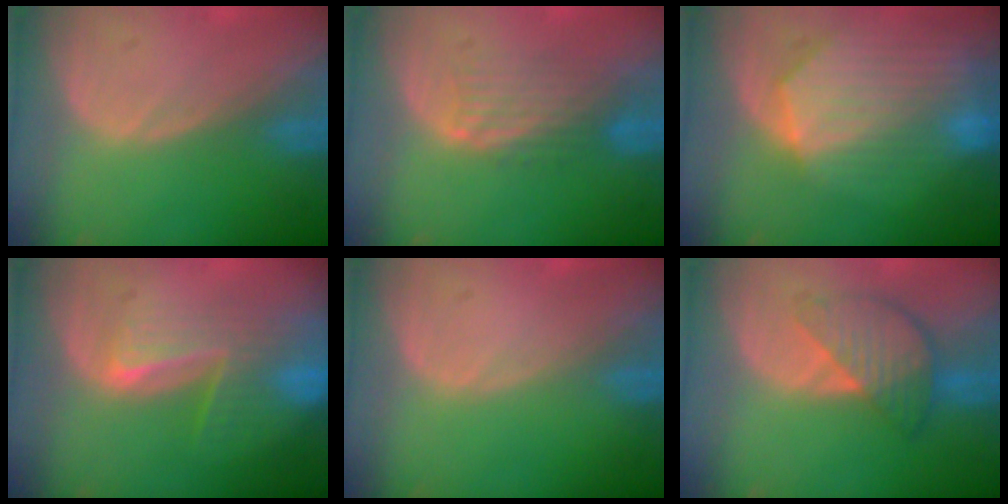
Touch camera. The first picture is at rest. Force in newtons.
{"total": 4.6, "press": 4.0, "slide": 2.4}
{"total": 10.4, "press": 9.2, "slide": 4.9}
{"total": 7.8, "press": 7.2, "slide": 3.1}
{"total": 0.0}
{"total": 6.2, "press": 6.2, "slide": 0.4}